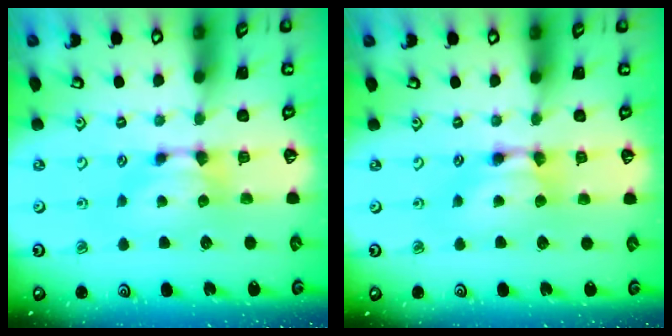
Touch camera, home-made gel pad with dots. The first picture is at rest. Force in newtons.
{"total": 2.0, "press": 2.0, "slide": 0.1}